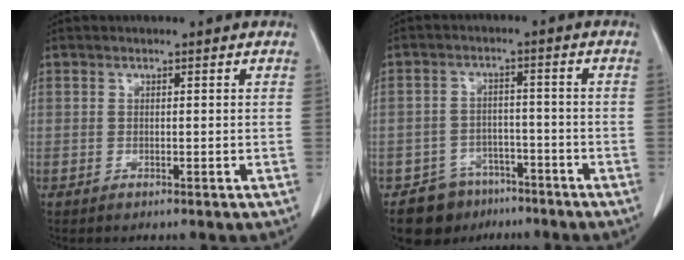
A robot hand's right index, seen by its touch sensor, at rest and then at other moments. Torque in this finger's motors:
{"motor_torque": [-0.12, -0.17, -0.55, -0.12]}